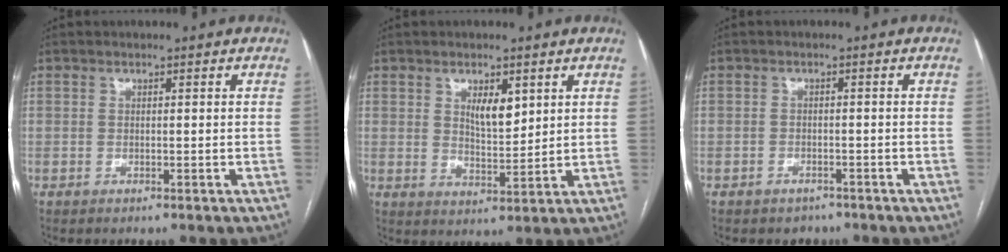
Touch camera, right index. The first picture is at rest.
{"total": 5.0, "force": [2.2, 2.0, 4.0], "torque": [-0.069, -0.005, 0.042]}
{"total": 2.5, "force": [-1.9, 1.6, 0.1], "torque": [-0.008, 0.007, -0.021]}